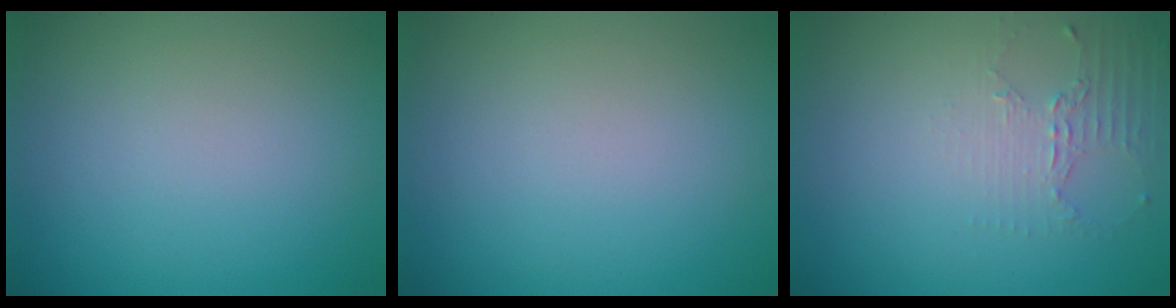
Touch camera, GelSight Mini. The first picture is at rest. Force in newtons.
{"total": 0.0}
{"total": 2.0, "press": 1.5, "slide": 1.4}